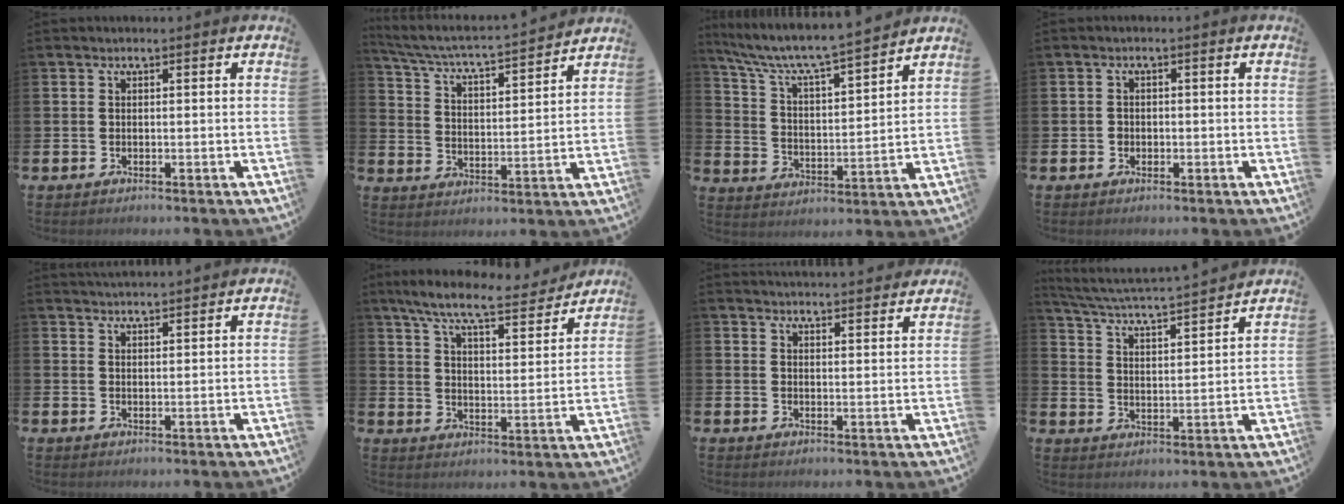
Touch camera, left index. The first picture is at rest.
{"total": 5.0, "force": [4.8, 0.2, 1.4], "torque": [-0.054, -0.046, 0.074]}
{"total": 7.2, "force": [6.8, 0.3, 2.5], "torque": [-0.082, -0.055, 0.112]}
{"total": 1.1, "force": [-0.3, 1.0, 0.3], "torque": [-0.005, 0.005, -0.008]}
{"total": 2.8, "force": [2.8, 0.0, -0.1], "torque": [-0.003, -0.015, 0.050]}
{"total": 8.4, "force": [7.5, 1.0, 3.6], "torque": [-0.095, -0.040, 0.129]}
{"total": 3.7, "force": [3.7, 0.0, -0.1], "torque": [-0.002, -0.025, 0.066]}
{"total": 4.6, "force": [4.5, -0.1, 1.2], "torque": [-0.047, -0.043, 0.070]}